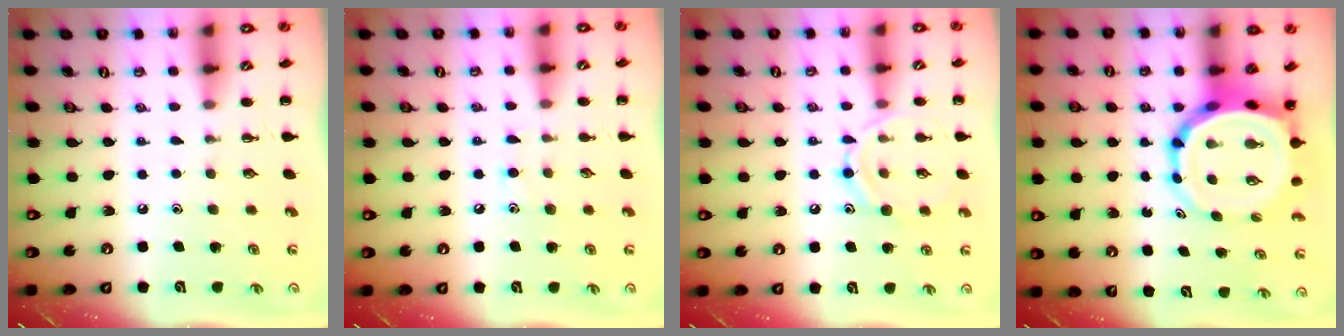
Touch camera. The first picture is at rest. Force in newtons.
{"total": 5.3, "press": 5.0, "slide": 1.7}
{"total": 10.3, "press": 10.3, "slide": 0.9}
{"total": 10.0, "press": 9.6, "slide": 3.0}